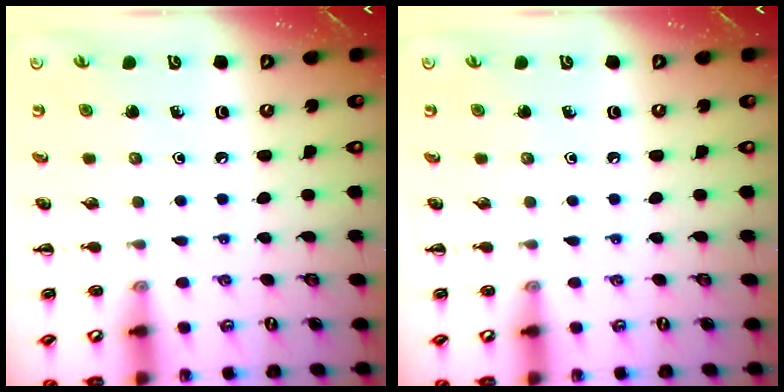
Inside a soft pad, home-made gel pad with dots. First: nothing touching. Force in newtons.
{"total": 0.0}